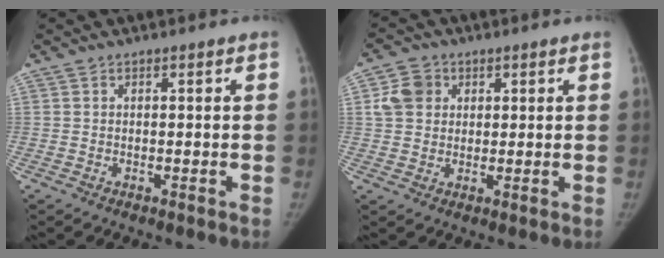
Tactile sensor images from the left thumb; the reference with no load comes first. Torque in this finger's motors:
{"motor_torque": [0.76, 0.89, 0.38, -0.65, 0.19]}